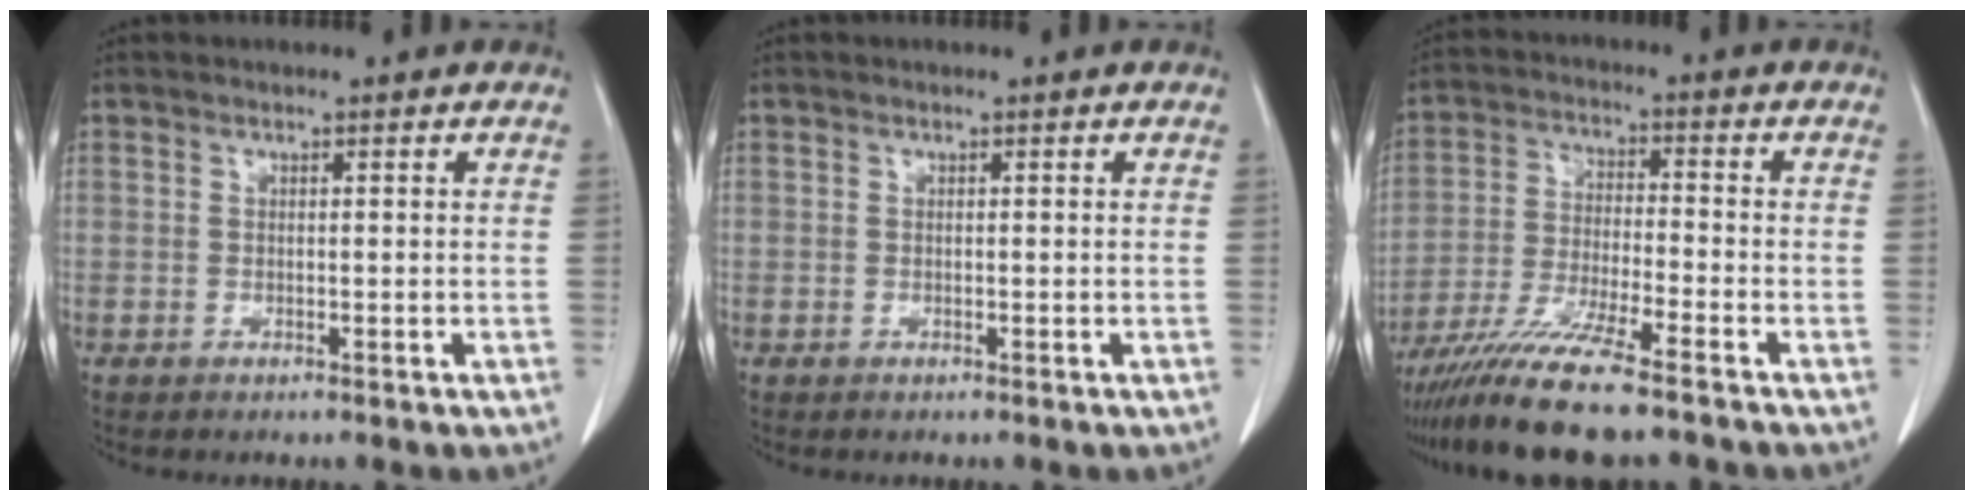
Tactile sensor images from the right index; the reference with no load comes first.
{"total": 0.0}
{"total": 11.6, "force": [-9.3, -0.2, 7.0], "torque": [-0.128, -0.031, -0.164]}